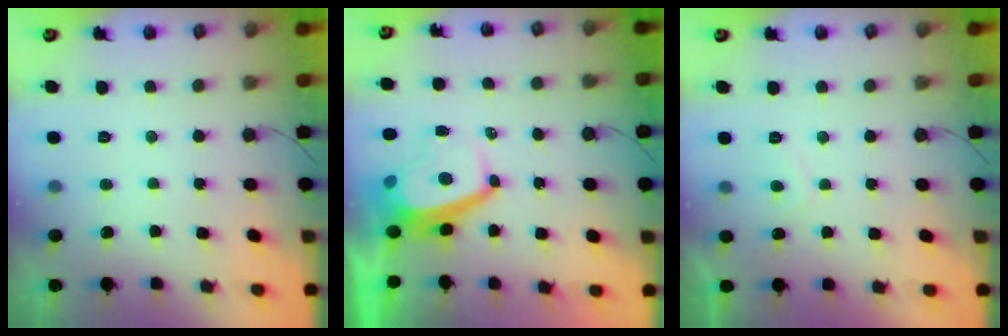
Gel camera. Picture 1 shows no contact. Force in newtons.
{"total": 6.7, "press": 6.7, "slide": 0.8}
{"total": 1.5, "press": 1.3, "slide": 0.7}